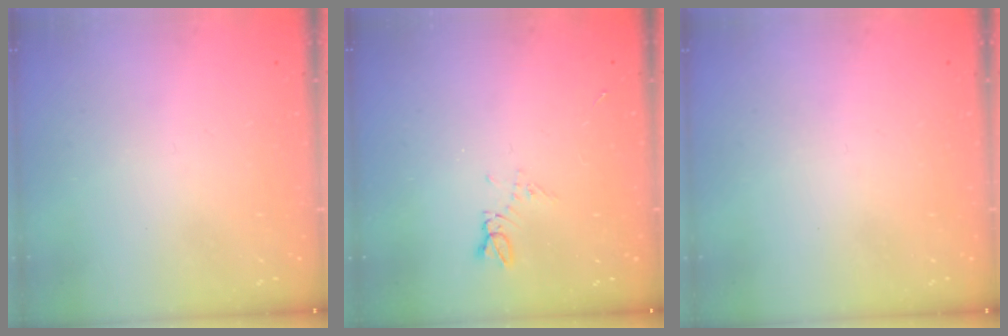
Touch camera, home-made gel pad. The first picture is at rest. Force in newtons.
{"total": 5.0, "press": 4.9, "slide": 0.7}
{"total": 0.0}